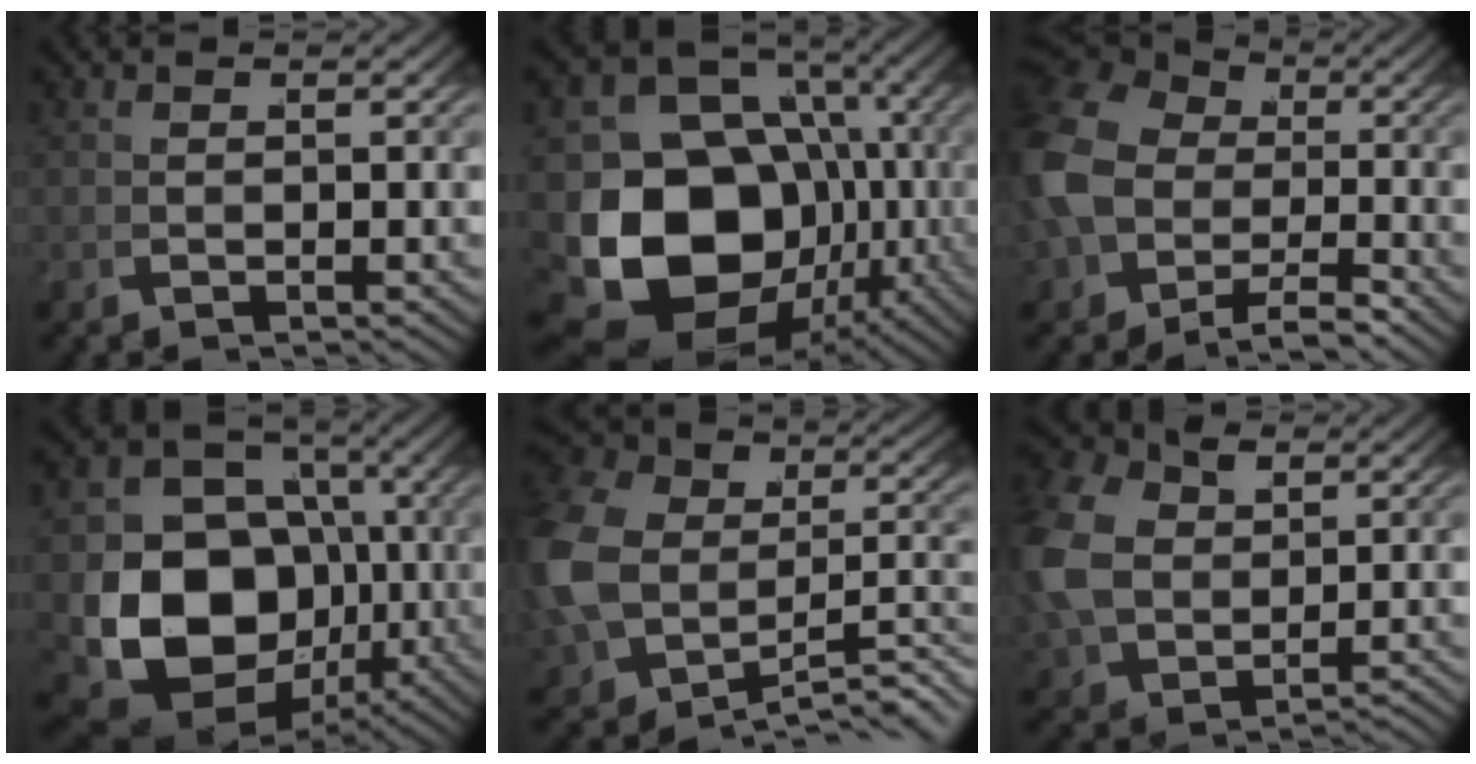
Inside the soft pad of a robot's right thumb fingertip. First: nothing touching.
{"total": 20.4, "force": [-2.4, 15.8, 12.8], "torque": [-0.260, -0.072, -0.009]}
{"total": 8.9, "force": [-0.3, 7.1, 5.4], "torque": [-0.129, -0.021, 0.001]}
{"total": 15.2, "force": [-2.0, 11.6, 9.6], "torque": [-0.199, -0.071, 0.001]}
{"total": 11.4, "force": [-2.7, 8.6, 6.9], "torque": [-0.157, -0.037, -0.019]}
{"total": 6.8, "force": [0.6, 5.5, 4.0], "torque": [-0.114, -0.022, 0.033]}